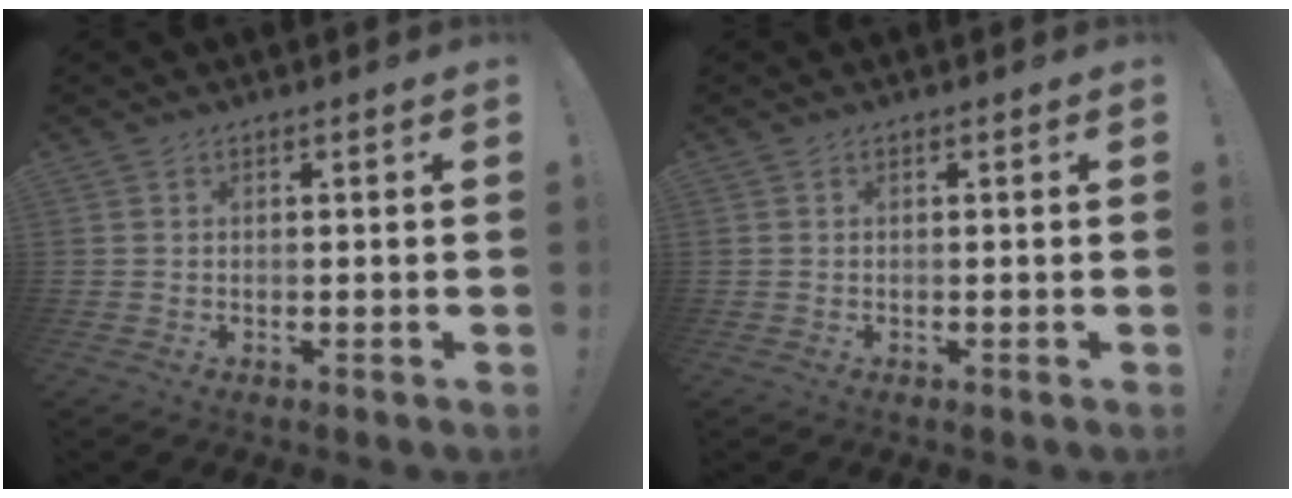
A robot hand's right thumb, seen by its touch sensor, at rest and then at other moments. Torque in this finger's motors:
{"motor_torque": [-0.13, 0.13, -0.01, 0.01, 0.00]}